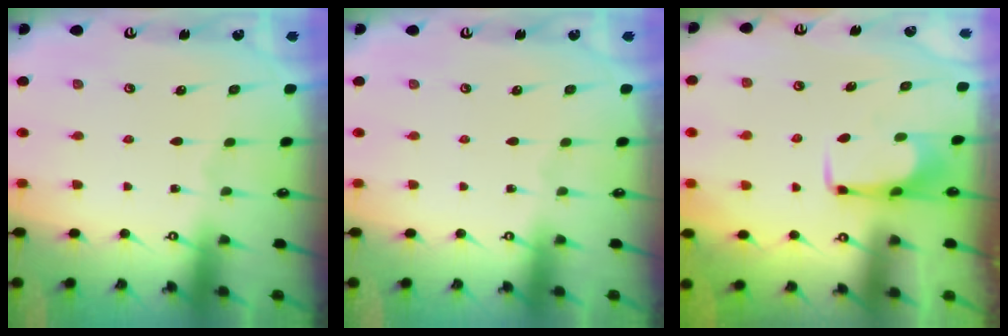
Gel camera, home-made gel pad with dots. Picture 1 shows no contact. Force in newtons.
{"total": 0.0}
{"total": 1.6, "press": 1.5, "slide": 0.5}